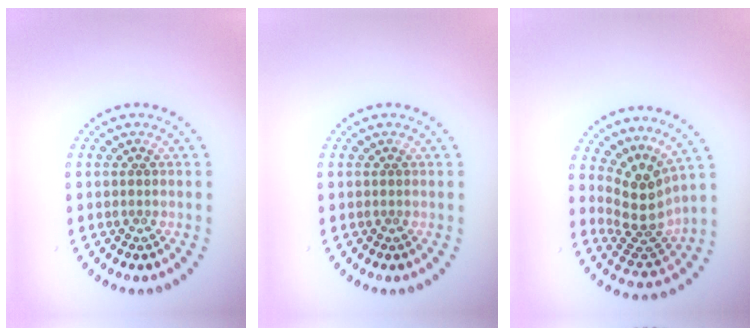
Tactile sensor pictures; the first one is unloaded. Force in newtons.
{"total": 0.0}
{"total": 4.1, "press": 2.8, "slide": 3.0}